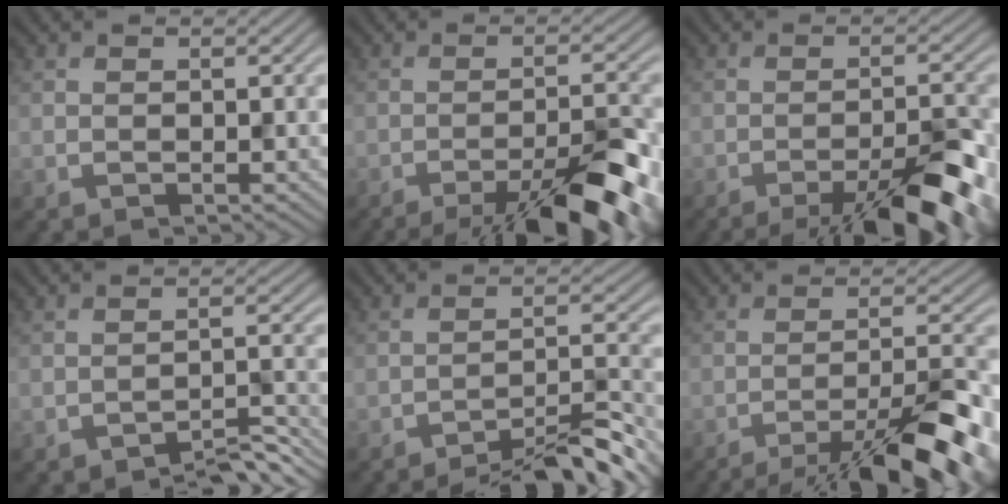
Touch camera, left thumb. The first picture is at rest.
{"total": 11.0, "force": [-7.3, 1.6, 8.1], "torque": [-0.126, 0.012, -0.104]}
{"total": 10.0, "force": [-6.5, 1.3, 7.4], "torque": [-0.113, 0.011, -0.094]}
{"total": 3.8, "force": [-3.3, 0.5, 1.8], "torque": [-0.026, 0.008, -0.049]}
{"total": 6.3, "force": [-5.1, 0.5, 3.7], "torque": [-0.050, 0.018, -0.081]}
{"total": 12.1, "force": [-8.4, 1.7, 8.5], "torque": [-0.136, 0.001, -0.118]}